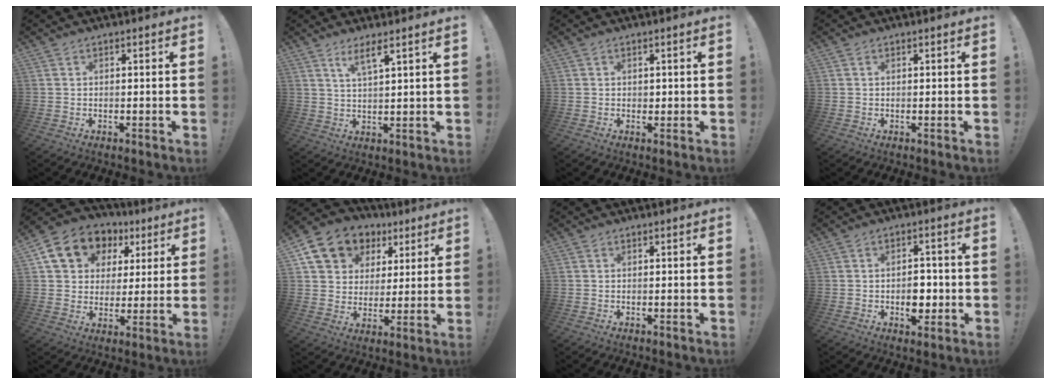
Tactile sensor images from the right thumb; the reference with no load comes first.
{"total": 5.0, "force": [3.4, 0.3, 3.7], "torque": [-0.066, -0.013, 0.056]}
{"total": 0.8, "force": [0.1, 0.8, 0.1], "torque": [-0.002, 0.003, 0.001]}
{"total": 0.0}
{"total": 13.6, "force": [6.4, 10.7, 5.5], "torque": [-0.088, -0.026, 0.129]}
{"total": 13.2, "force": [7.1, 10.1, 4.7], "torque": [-0.077, -0.038, 0.142]}
{"total": 0.0}
{"total": 6.6, "force": [-1.6, 4.8, 4.2], "torque": [-0.045, 0.012, -0.027]}